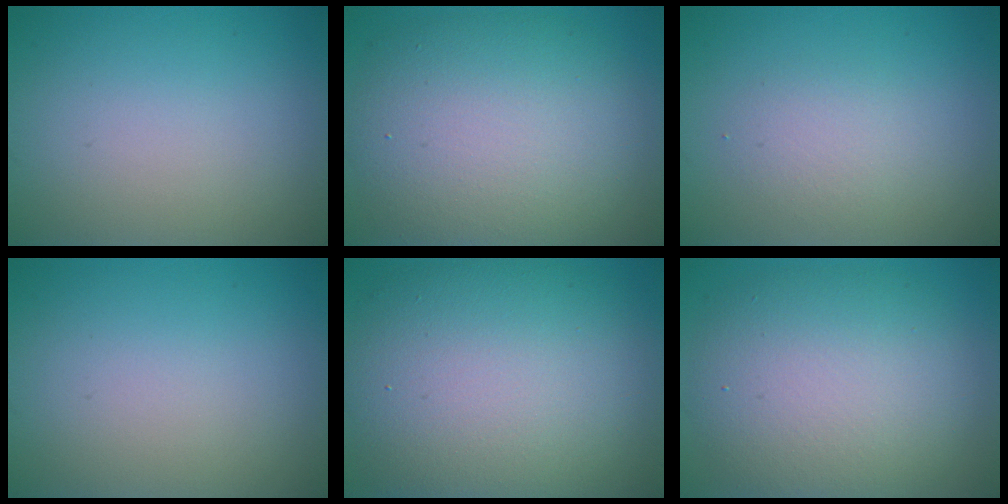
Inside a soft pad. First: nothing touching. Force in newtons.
{"total": 9.7, "press": 9.7, "slide": 0.6}
{"total": 2.0, "press": 1.9, "slide": 0.2}
{"total": 0.0}
{"total": 12.9, "press": 12.9, "slide": 0.9}
{"total": 8.8, "press": 8.8, "slide": 0.9}